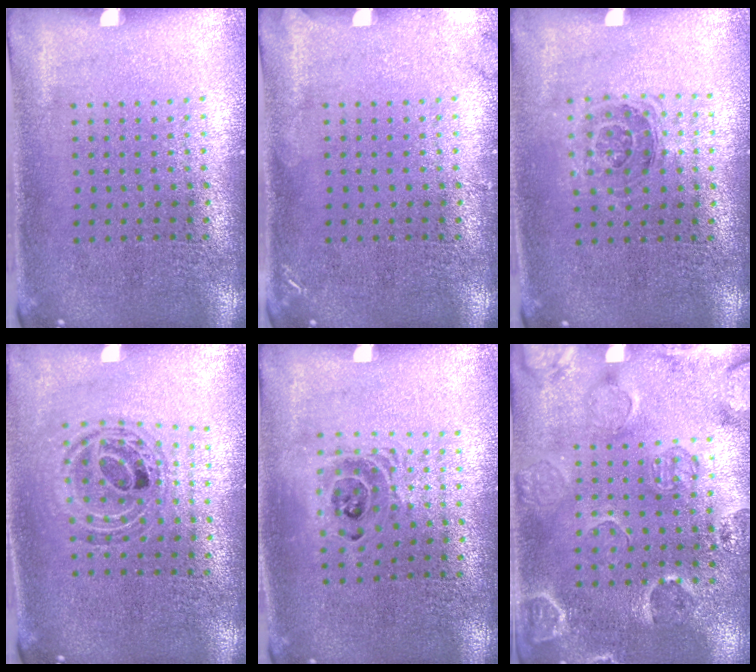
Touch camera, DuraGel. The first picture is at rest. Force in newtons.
{"total": 1.1, "press": 1.1, "slide": 0.1}
{"total": 1.1, "press": 1.0, "slide": 0.5}
{"total": 0.8, "press": 0.8, "slide": 0.2}
{"total": 1.4, "press": 1.2, "slide": 0.7}
{"total": 2.5, "press": 2.0, "slide": 1.5}